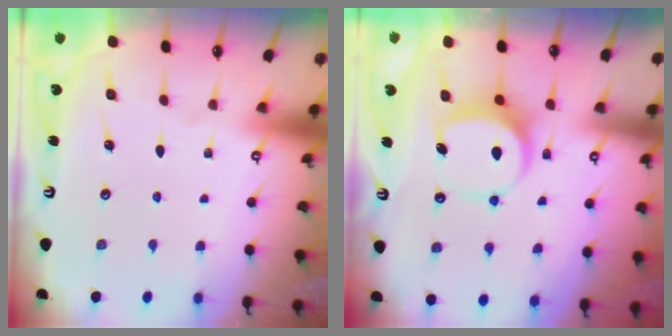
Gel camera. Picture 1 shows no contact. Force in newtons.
{"total": 7.0, "press": 7.0, "slide": 0.6}